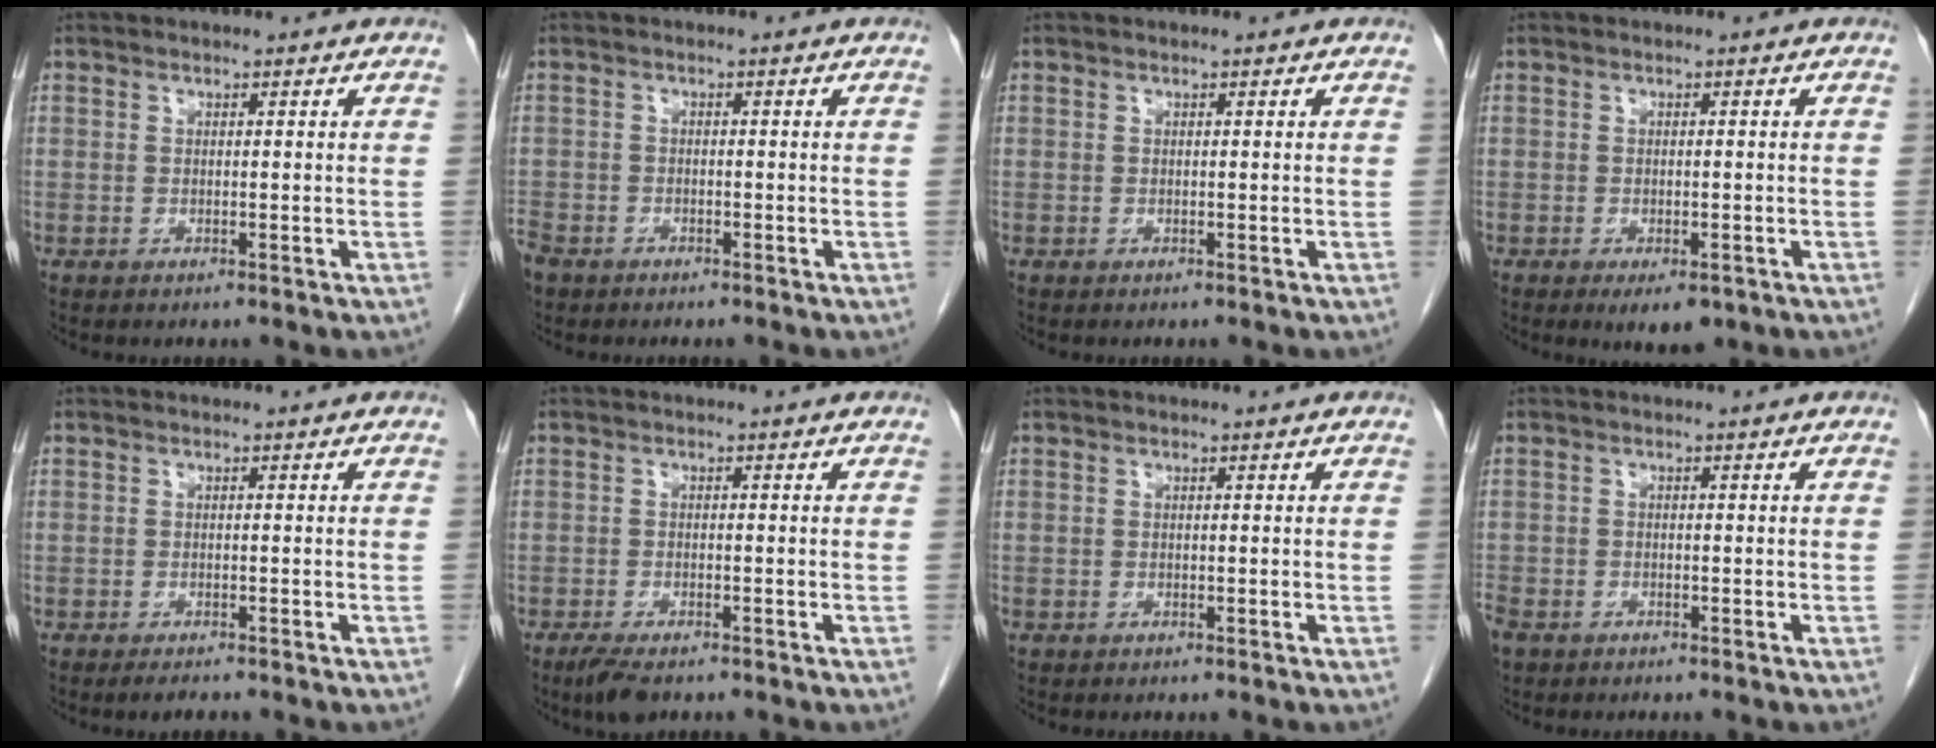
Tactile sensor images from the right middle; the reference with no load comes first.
{"total": 4.6, "force": [-3.5, 2.7, 1.5], "torque": [-0.038, -0.004, -0.064]}
{"total": 0.0}
{"total": 3.7, "force": [-2.1, 1.6, 2.7], "torque": [-0.030, -0.003, -0.021]}
{"total": 1.6, "force": [-1.3, 0.4, 0.8], "torque": [-0.016, -0.003, -0.017]}
{"total": 3.8, "force": [-2.8, 1.2, 2.4], "torque": [-0.047, -0.008, -0.044]}
{"total": 0.0}
{"total": 4.3, "force": [-2.9, 2.7, 1.6], "torque": [-0.045, -0.006, -0.053]}